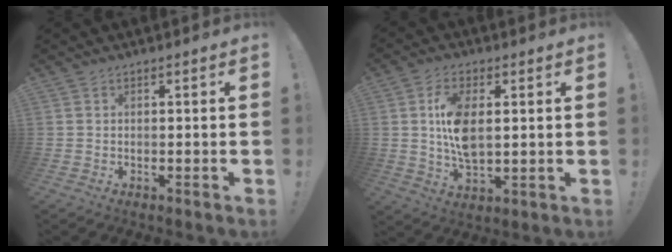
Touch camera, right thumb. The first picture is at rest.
{"total": 10.7, "force": [1.7, 5.8, 8.9], "torque": [-0.161, -0.002, 0.029]}